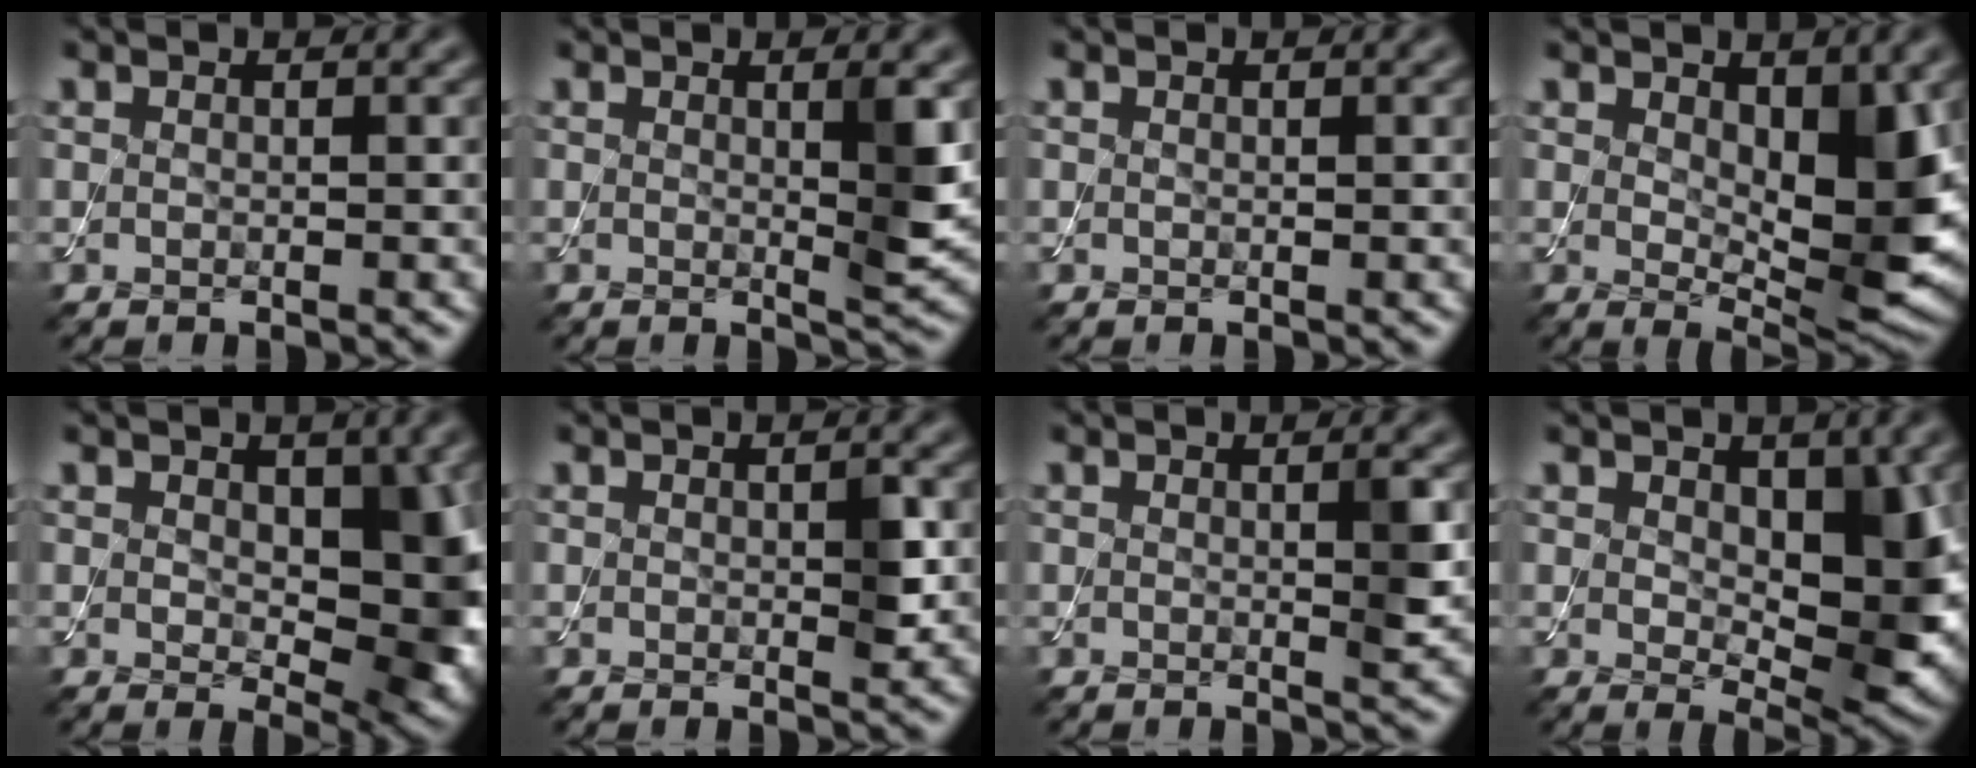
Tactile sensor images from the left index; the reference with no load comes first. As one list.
[{"total": 2.9, "force": [0.5, 0.4, 2.8], "torque": [-0.040, -0.010, 0.007]}, {"total": 0.0}, {"total": 7.2, "force": [1.2, 3.2, 6.3], "torque": [-0.096, -0.011, 0.027]}, {"total": 7.2, "force": [0.7, 4.1, 5.8], "torque": [-0.082, -0.011, 0.017]}, {"total": 1.6, "force": [0.0, 0.5, 1.5], "torque": [-0.020, -0.002, 0.001]}, {"total": 1.9, "force": [0.2, 0.2, 1.8], "torque": [-0.026, -0.004, 0.001]}, {"total": 6.9, "force": [1.0, 3.6, 5.8], "torque": [-0.087, -0.013, 0.023]}]